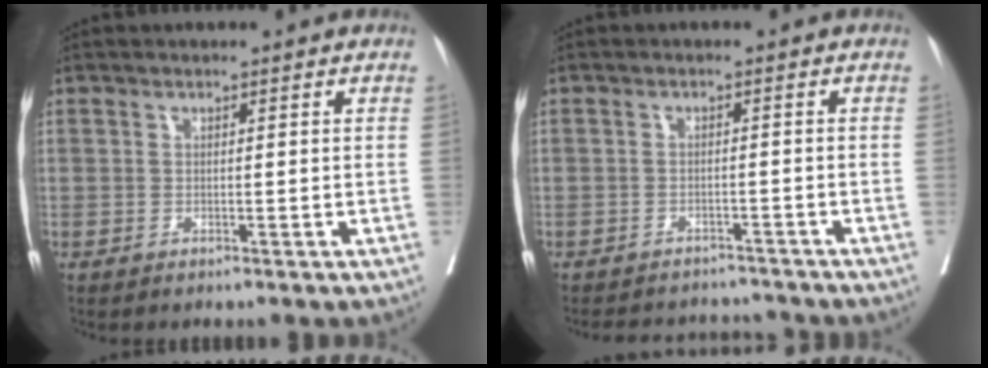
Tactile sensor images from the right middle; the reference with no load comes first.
{"total": 7.5, "force": [-7.2, 1.9, 0.6], "torque": [-0.005, 0.013, -0.092]}